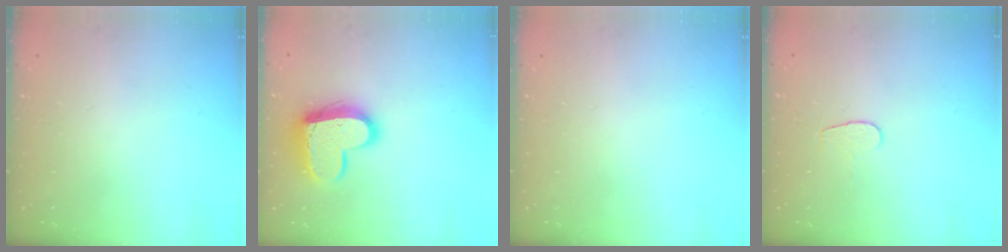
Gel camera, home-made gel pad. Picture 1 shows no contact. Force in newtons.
{"total": 15.3, "press": 15.2, "slide": 1.2}
{"total": 0.0}
{"total": 4.7, "press": 4.6, "slide": 0.4}